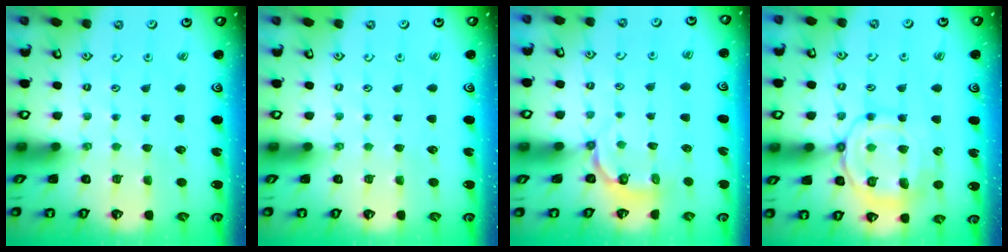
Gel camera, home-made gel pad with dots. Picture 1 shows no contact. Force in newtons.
{"total": 0.0}
{"total": 3.9, "press": 2.8, "slide": 2.7}
{"total": 13.9, "press": 13.9, "slide": 1.4}